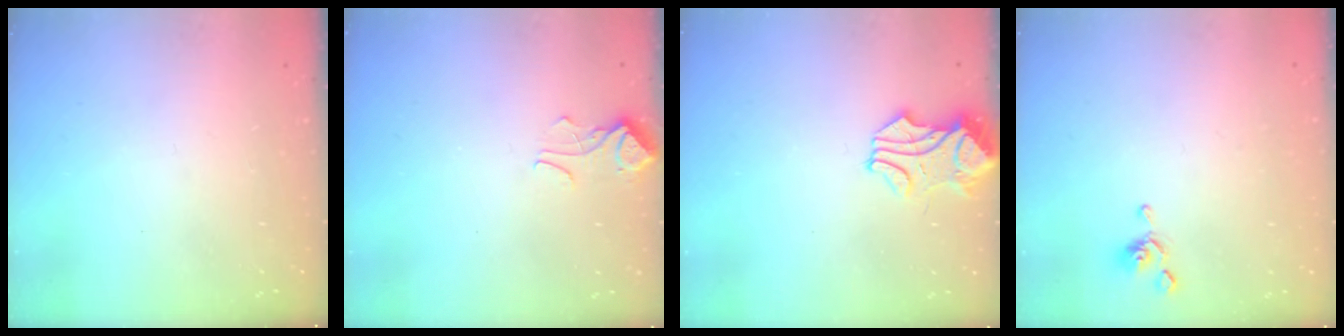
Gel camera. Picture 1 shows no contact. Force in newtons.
{"total": 2.4, "press": 2.4, "slide": 0.5}
{"total": 1.6, "press": 1.4, "slide": 0.8}
{"total": 0.0}